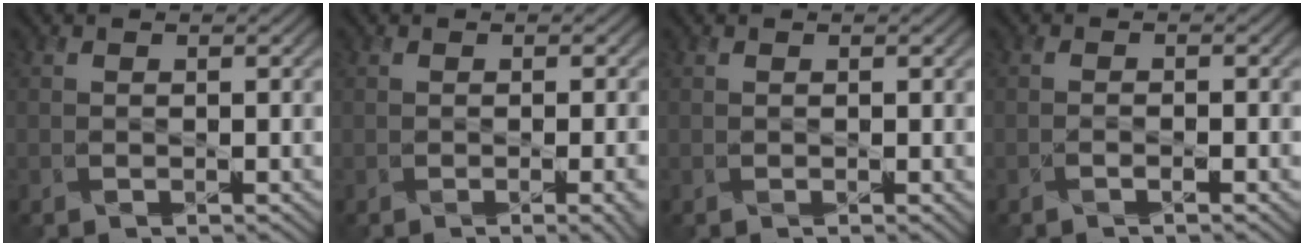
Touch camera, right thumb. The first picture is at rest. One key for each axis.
{"total": 4.3, "fx": -1.2, "fy": 1.5, "fz": 3.9, "tx": -0.036, "ty": -0.007, "tz": -0.002}
{"total": 0.7, "fx": 0.1, "fy": 0.2, "fz": 0.7, "tx": -0.009, "ty": 0.001, "tz": 0.001}
{"total": 1.0, "fx": -0.8, "fy": 0.1, "fz": 0.6, "tx": -0.008, "ty": 0.004, "tz": -0.021}